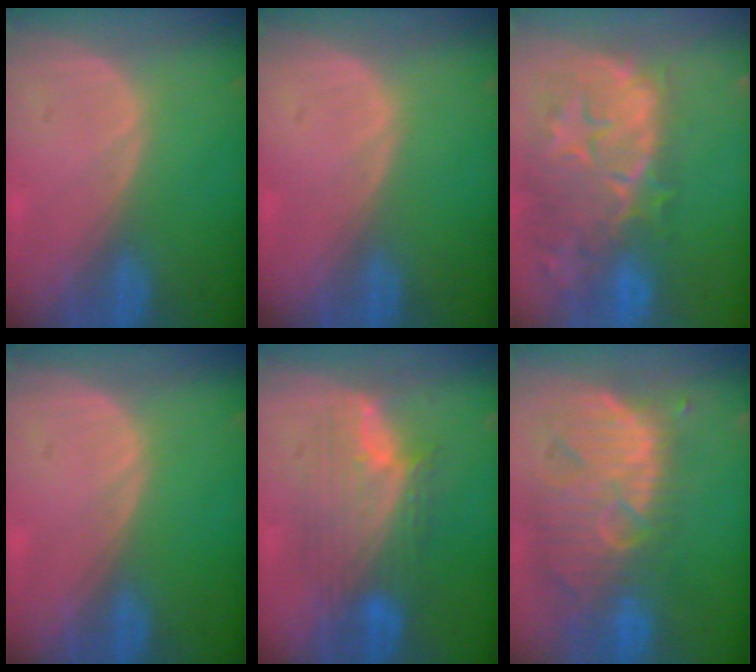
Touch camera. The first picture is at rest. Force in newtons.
{"total": 0.0}
{"total": 14.3, "press": 11.9, "slide": 8.0}
{"total": 0.0}
{"total": 8.4, "press": 8.4, "slide": 0.3}
{"total": 13.4, "press": 11.5, "slide": 6.9}